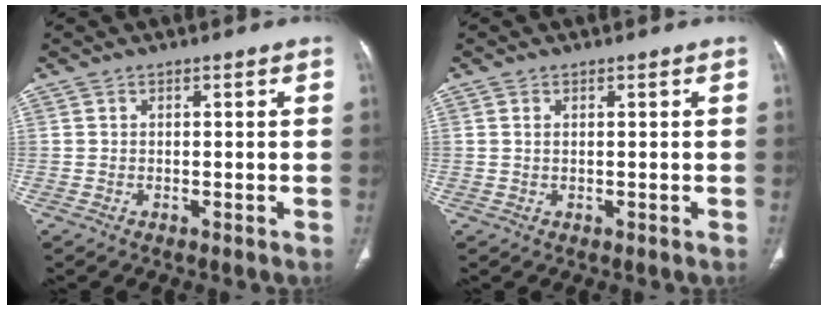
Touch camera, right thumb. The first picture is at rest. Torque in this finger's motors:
{"motor_torque": [-0.70, -0.08, -0.17, -0.02, -0.03]}